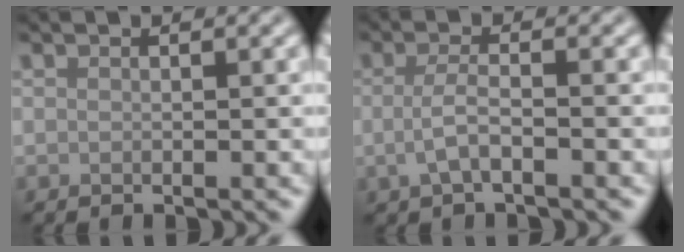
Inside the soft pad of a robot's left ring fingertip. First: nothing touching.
{"total": 2.4, "force": [-0.6, 0.8, 2.2], "torque": [-0.048, -0.003, -0.015]}